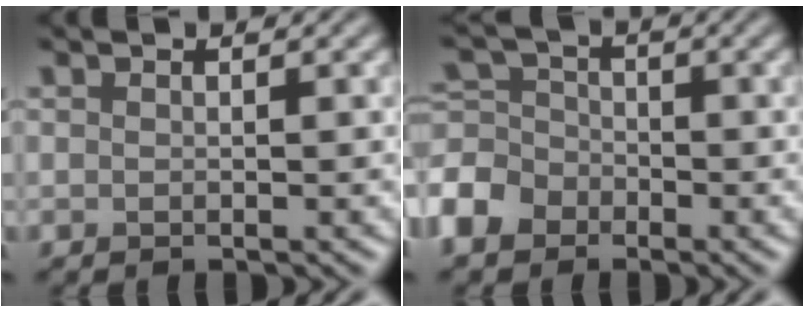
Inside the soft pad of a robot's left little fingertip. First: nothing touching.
{"total": 5.1, "force": [-3.0, 3.7, 1.8], "torque": [-0.048, 0.003, -0.072]}